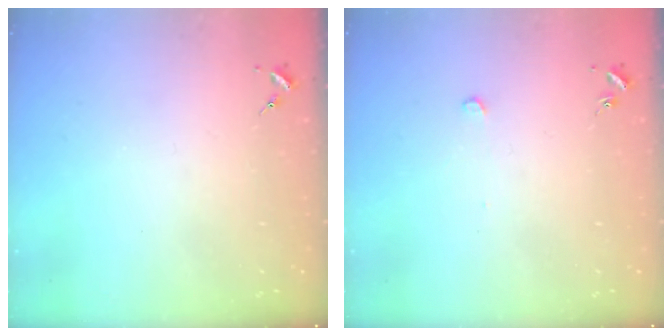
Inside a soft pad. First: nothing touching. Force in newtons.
{"total": 2.6, "press": 2.6, "slide": 0.1}